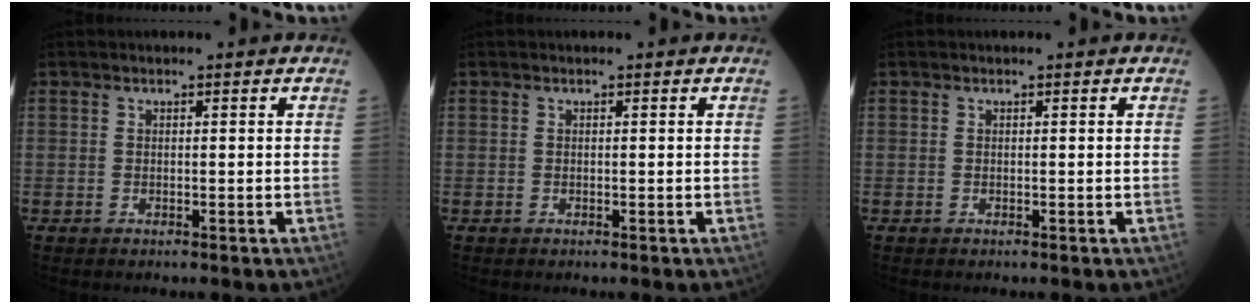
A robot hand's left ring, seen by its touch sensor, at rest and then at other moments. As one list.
[{"total": 0.0}, {"total": 0.0}]